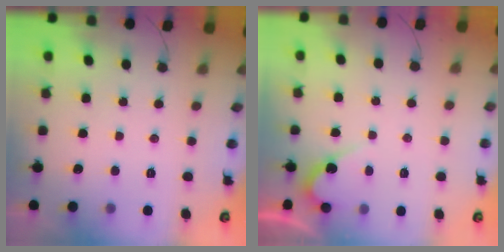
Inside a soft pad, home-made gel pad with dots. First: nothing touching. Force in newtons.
{"total": 4.3, "press": 4.2, "slide": 0.3}